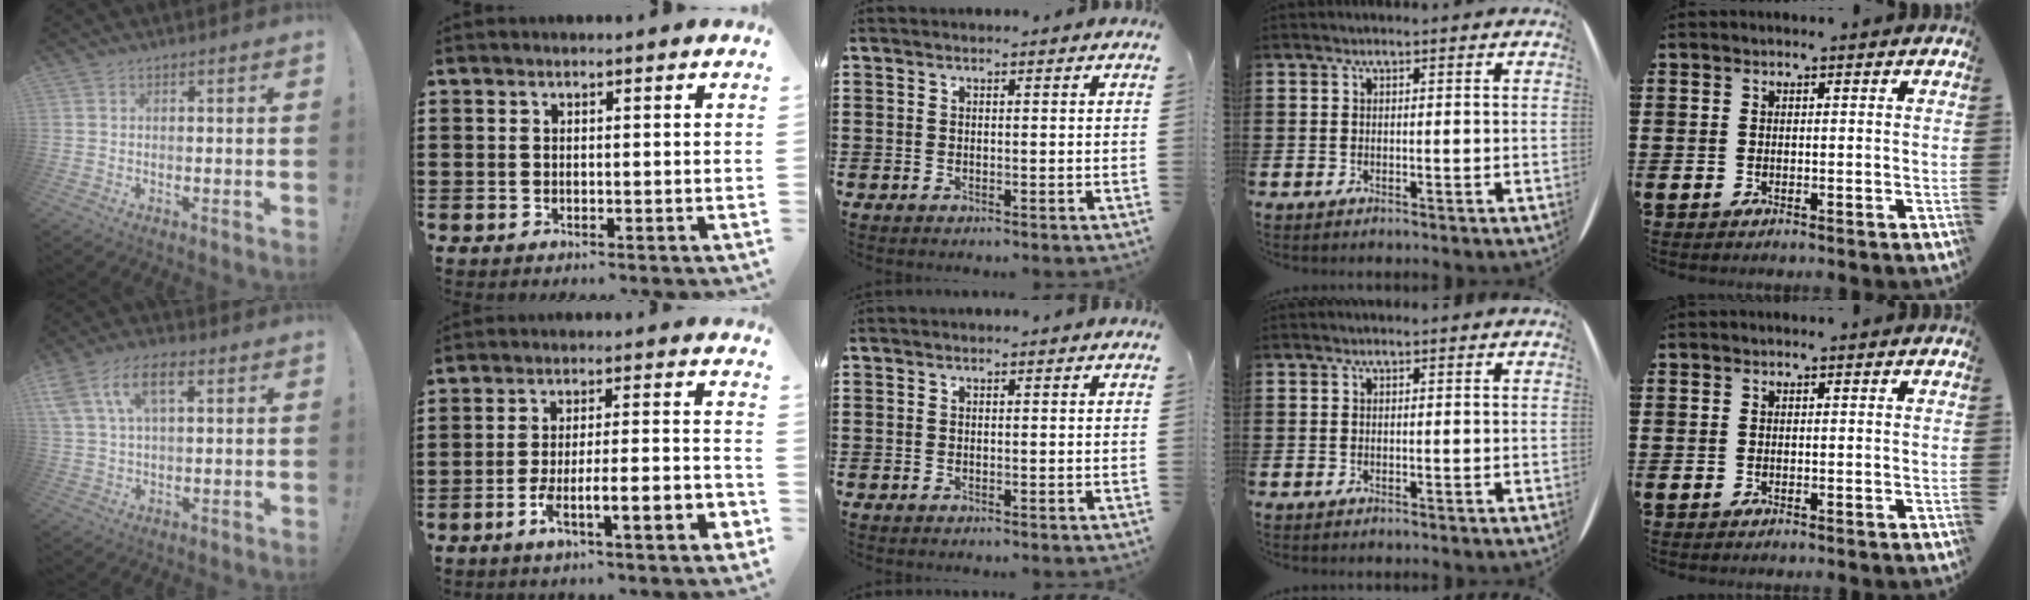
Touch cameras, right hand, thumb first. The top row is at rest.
{"thumb": {"total": 10.7, "force": [4.3, 5.8, 7.9], "torque": [-0.142, 0.004, 0.080]}, "index": {"total": 7.3, "force": [-4.2, 0.8, 5.9], "torque": [-0.103, -0.006, -0.079]}}